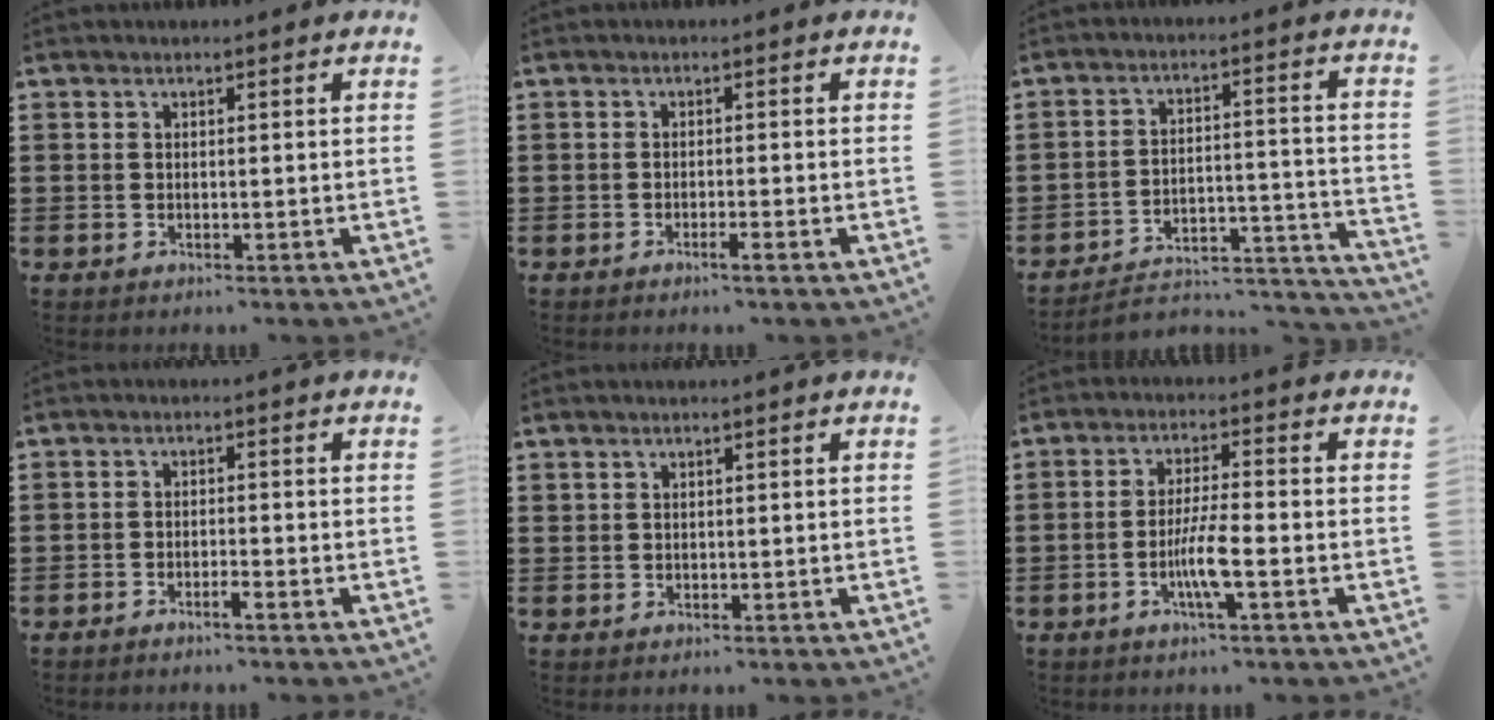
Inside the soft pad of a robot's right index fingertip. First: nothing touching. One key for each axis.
{"total": 1.5, "fx": -1.0, "fy": -0.1, "fz": 1.1, "tx": -0.018, "ty": -0.003, "tz": -0.019}
{"total": 3.7, "fx": -3.2, "fy": 1.5, "fz": 1.2, "tx": -0.026, "ty": 0.000, "tz": -0.070}
{"total": 1.5, "fx": -1.3, "fy": 0.0, "fz": 0.6, "tx": -0.012, "ty": 0.000, "tz": -0.025}
{"total": 0.6, "fx": 0.4, "fy": 0.4, "fz": 0.0, "tx": -0.002, "ty": 0.002, "tz": 0.009}
{"total": 6.0, "fx": -2.1, "fy": 0.6, "fz": 5.6, "tx": -0.106, "ty": -0.009, "tz": -0.040}